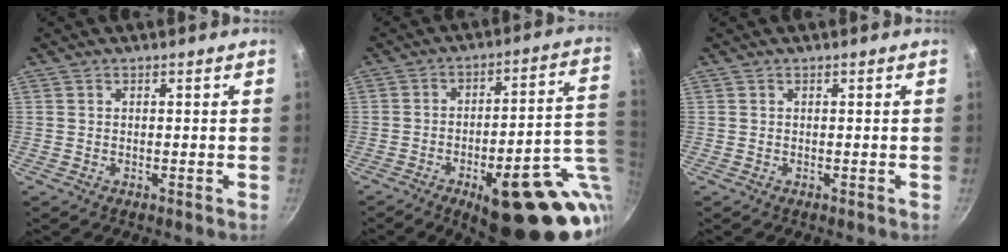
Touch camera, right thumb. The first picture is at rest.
{"total": 24.0, "force": [-7.2, 8.4, 21.3], "torque": [-0.234, 0.015, -0.086]}
{"total": 0.0}